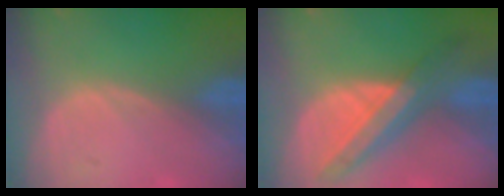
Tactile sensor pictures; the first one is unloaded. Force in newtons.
{"total": 8.2, "press": 7.3, "slide": 3.7}